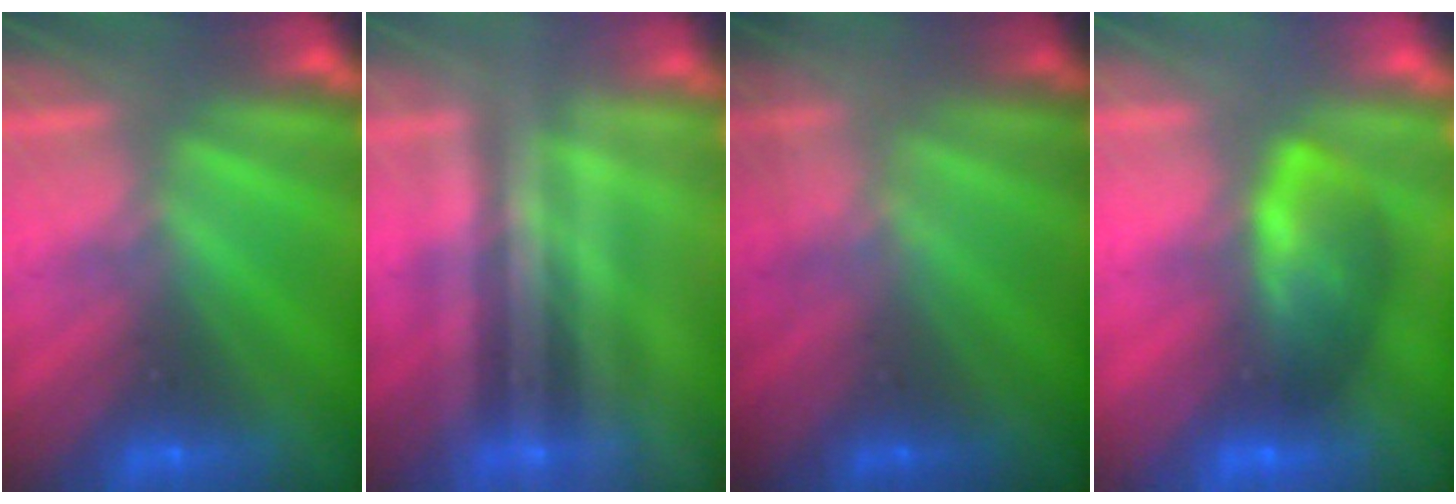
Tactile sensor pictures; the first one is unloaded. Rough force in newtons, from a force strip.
{"total": 1.9}
{"total": 1.7}
{"total": 8.0}